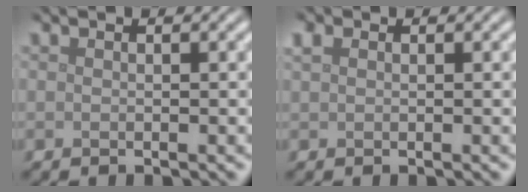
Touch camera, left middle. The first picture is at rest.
{"total": 0.9, "force": [0.6, 0.6, 0.5], "torque": [-0.009, 0.004, 0.010]}